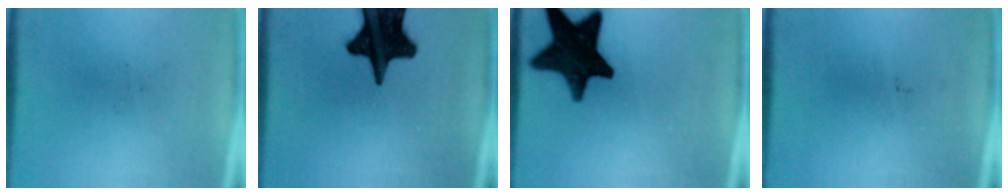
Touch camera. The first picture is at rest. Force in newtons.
{"total": 18.9}
{"total": 17.0}
{"total": 0.0}